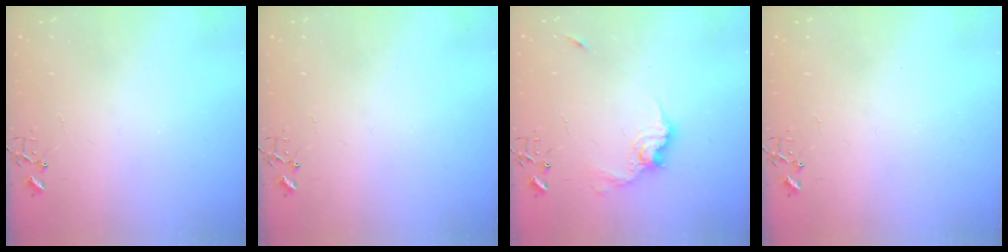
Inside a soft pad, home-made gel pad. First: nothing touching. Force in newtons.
{"total": 0.0}
{"total": 11.5, "press": 11.5, "slide": 0.8}
{"total": 0.0}